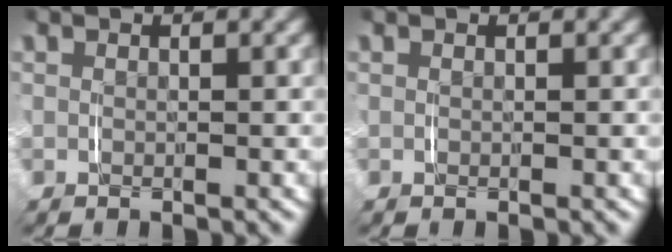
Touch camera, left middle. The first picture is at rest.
{"total": 0.0}